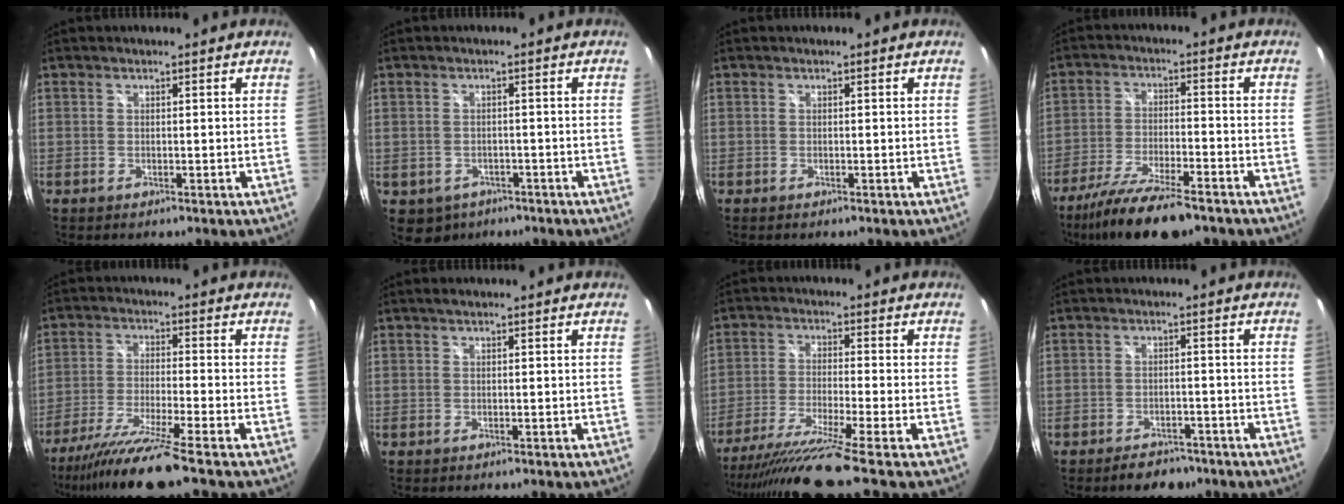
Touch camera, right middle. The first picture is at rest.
{"total": 4.8, "force": [-2.4, 3.9, 1.5], "torque": [-0.042, -0.009, -0.026]}
{"total": 0.0}
{"total": 13.7, "force": [-10.6, 2.7, 8.2], "torque": [-0.175, -0.031, -0.187]}
{"total": 11.7, "force": [-9.4, -1.7, 6.7], "torque": [-0.144, -0.029, -0.169]}
{"total": 0.8, "force": [0.5, 0.2, 0.6], "torque": [-0.010, 0.005, 0.005]}
{"total": 10.8, "force": [-8.8, -2.9, 5.6], "torque": [-0.117, -0.032, -0.157]}
{"total": 5.1, "force": [-3.9, 2.5, 2.0], "torque": [-0.042, 0.004, -0.052]}